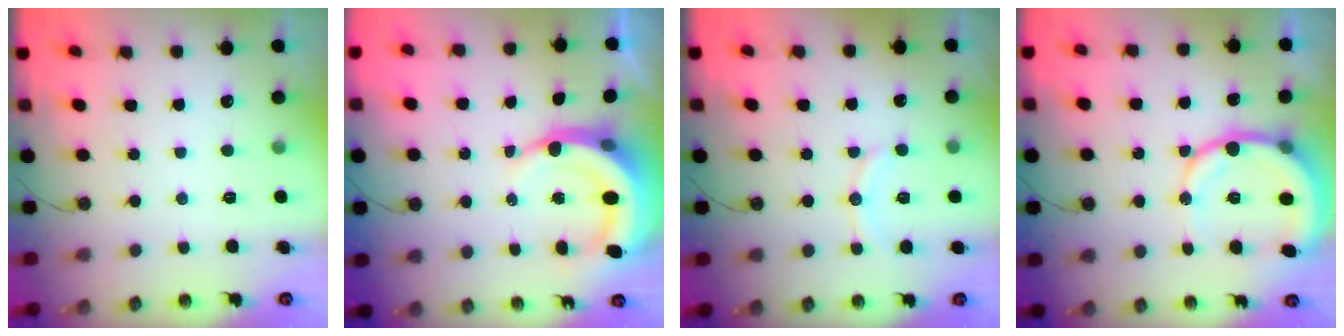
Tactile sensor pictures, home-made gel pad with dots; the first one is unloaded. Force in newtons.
{"total": 10.0, "press": 9.7, "slide": 2.0}
{"total": 8.1, "press": 7.8, "slide": 2.2}
{"total": 12.7, "press": 12.5, "slide": 2.4}